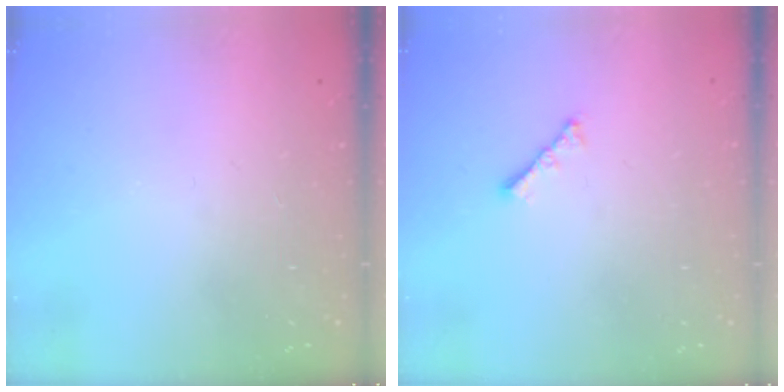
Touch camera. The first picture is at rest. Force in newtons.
{"total": 2.4, "press": 2.3, "slide": 0.6}